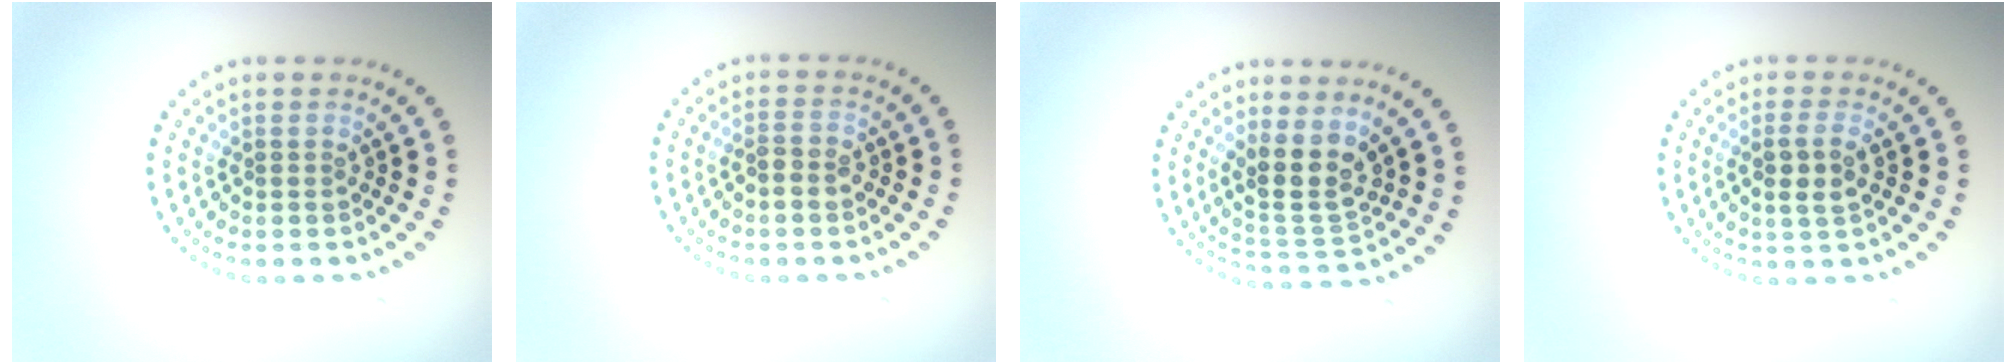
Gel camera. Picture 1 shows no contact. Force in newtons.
{"total": 1.7, "press": 1.7, "slide": 0.4}
{"total": 3.8, "press": 3.5, "slide": 1.6}
{"total": 2.3, "press": 2.2, "slide": 0.7}